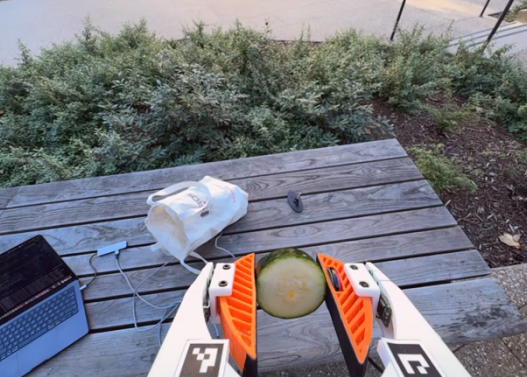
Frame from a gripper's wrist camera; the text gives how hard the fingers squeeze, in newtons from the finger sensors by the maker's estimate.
{"total": 9.9, "left": 9.5, "right": 10.3}